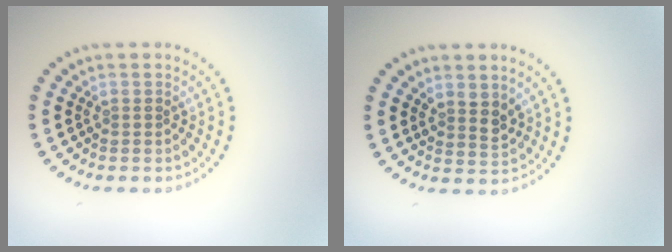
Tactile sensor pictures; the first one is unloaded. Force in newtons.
{"total": 1.9, "press": 1.6, "slide": 1.0}